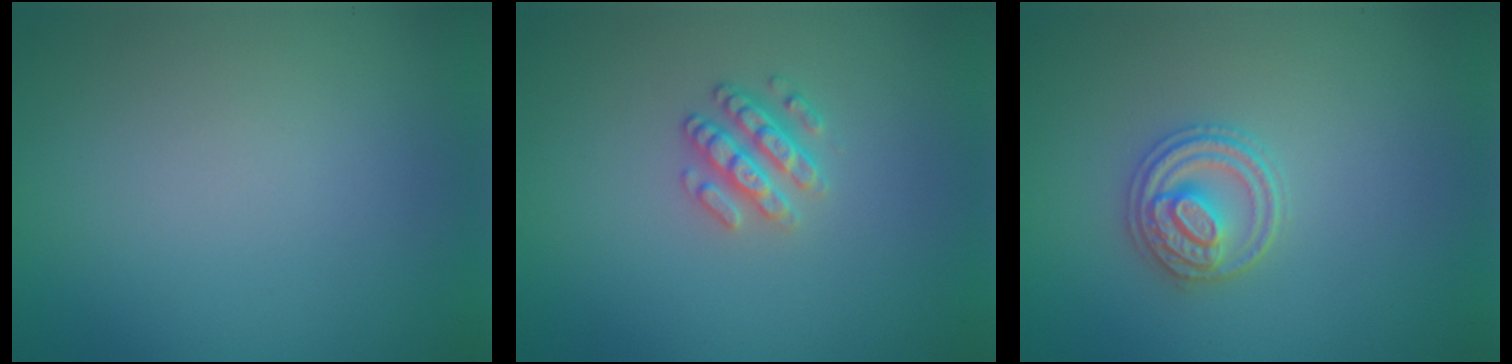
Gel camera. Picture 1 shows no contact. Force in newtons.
{"total": 2.6, "press": 2.4, "slide": 1.1}
{"total": 2.8, "press": 2.7, "slide": 0.6}